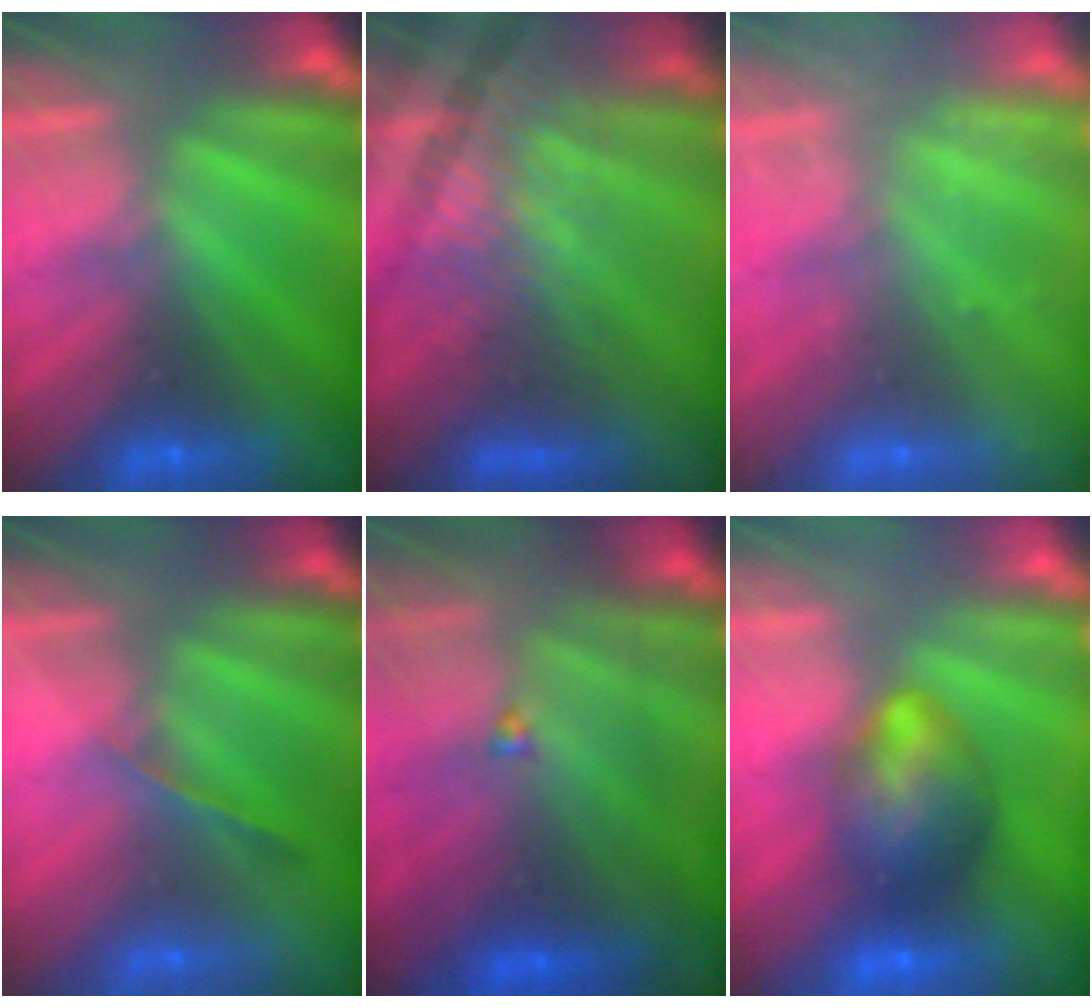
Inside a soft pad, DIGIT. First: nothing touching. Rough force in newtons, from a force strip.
{"total": 3.7}
{"total": 2.3}
{"total": 1.2}
{"total": 7.6}
{"total": 9.5}